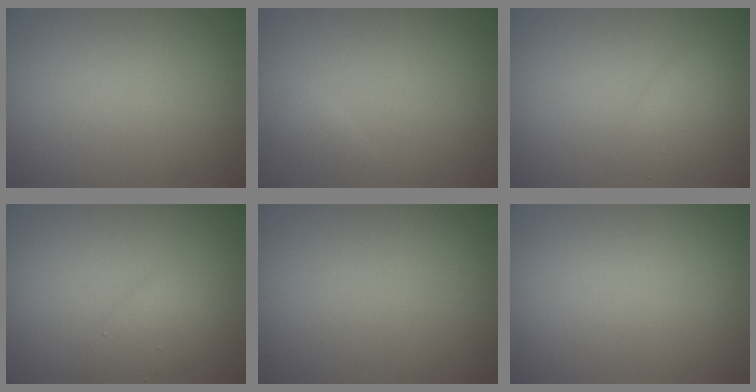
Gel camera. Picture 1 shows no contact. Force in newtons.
{"total": 0.7, "press": 0.7, "slide": 0.0}
{"total": 1.3, "press": 1.3, "slide": 0.1}
{"total": 2.1, "press": 2.1, "slide": 0.2}
{"total": 0.0}
{"total": 0.0}